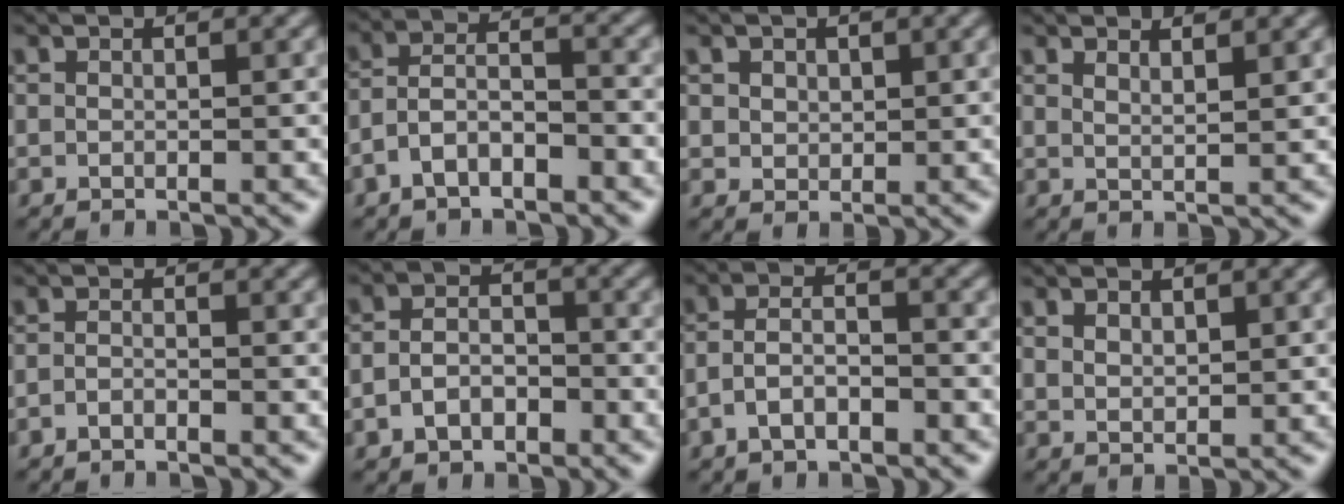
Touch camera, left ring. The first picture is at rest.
{"total": 4.0, "force": [-2.3, 1.9, 2.7], "torque": [-0.050, 0.011, -0.049]}
{"total": 2.1, "force": [1.1, 1.7, 0.8], "torque": [-0.021, 0.002, 0.024]}
{"total": 1.7, "force": [1.4, 0.4, 0.8], "torque": [-0.004, 0.002, 0.019]}
{"total": 1.0, "force": [-0.8, 0.3, 0.5], "torque": [-0.012, 0.000, -0.018]}
{"total": 3.5, "force": [-1.4, 2.5, 2.0], "torque": [-0.041, 0.001, -0.030]}
{"total": 3.2, "force": [-1.6, 1.5, 2.4], "torque": [-0.047, 0.006, -0.035]}
{"total": 1.6, "force": [0.8, 1.0, 1.0], "torque": [-0.019, -0.002, 0.019]}